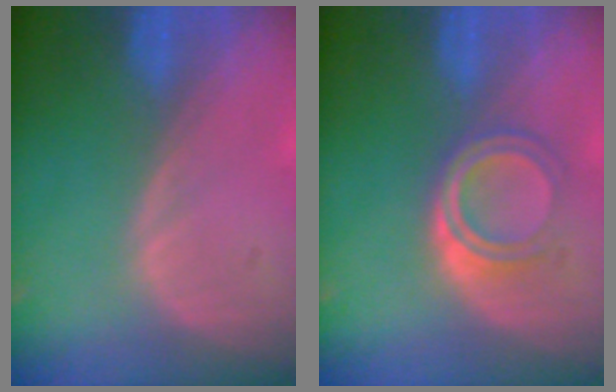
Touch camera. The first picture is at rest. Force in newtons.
{"total": 4.7, "press": 4.3, "slide": 2.1}